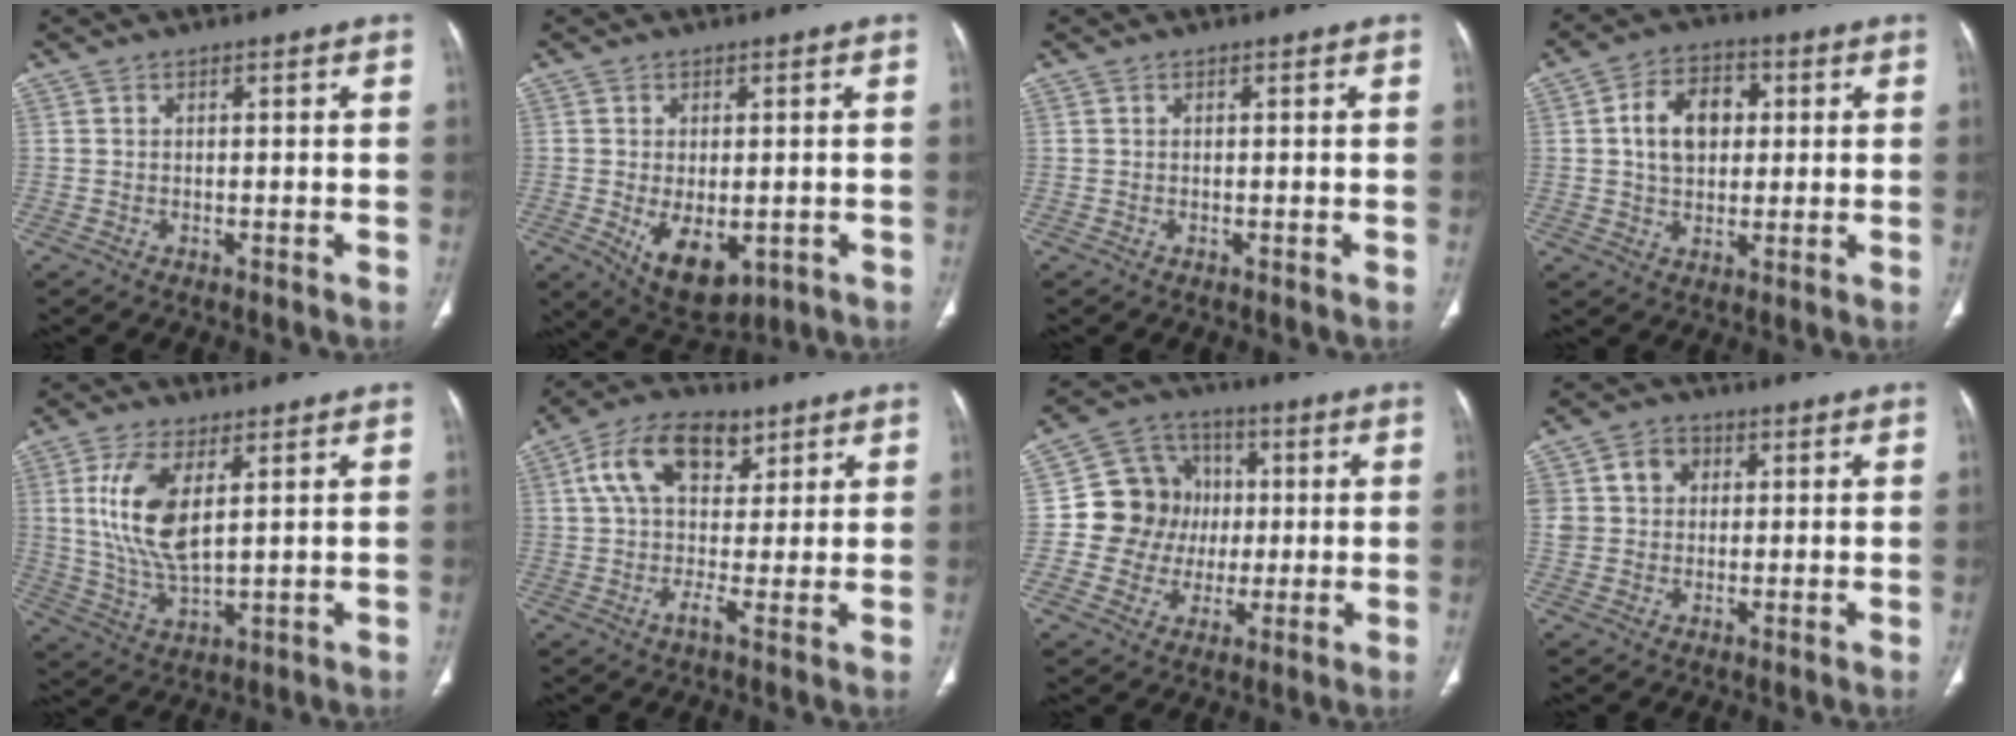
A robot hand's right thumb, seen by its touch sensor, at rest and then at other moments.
{"total": 8.9, "force": [-2.2, 5.1, 7.0], "torque": [-0.096, -0.013, -0.017]}
{"total": 0.0}
{"total": 10.1, "force": [1.8, 7.2, 6.9], "torque": [-0.093, 0.010, 0.027]}
{"total": 12.0, "force": [3.4, 5.1, 10.3], "torque": [-0.216, -0.020, 0.074]}
{"total": 12.3, "force": [4.8, 6.8, 9.0], "torque": [-0.135, 0.005, 0.077]}
{"total": 13.1, "force": [0.5, 12.1, 5.2], "torque": [-0.044, 0.020, 0.011]}
{"total": 8.2, "force": [2.2, 6.9, 3.7], "torque": [-0.051, 0.008, 0.040]}